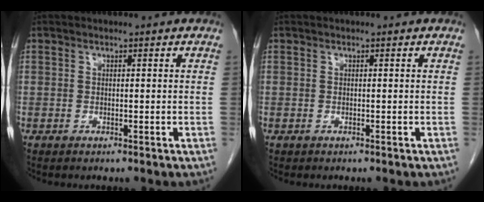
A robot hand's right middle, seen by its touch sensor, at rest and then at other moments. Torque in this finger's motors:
{"motor_torque": [-0.24, -0.24, -0.07, -0.01]}